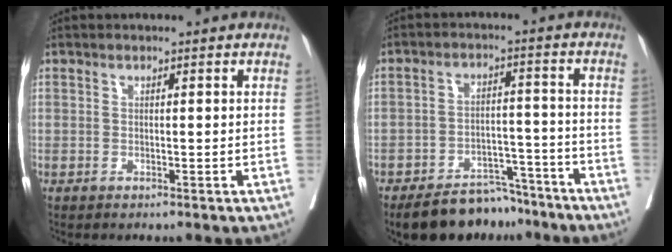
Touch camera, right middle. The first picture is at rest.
{"total": 10.2, "force": [-9.0, 3.8, 2.9], "torque": [-0.026, 0.014, -0.142]}